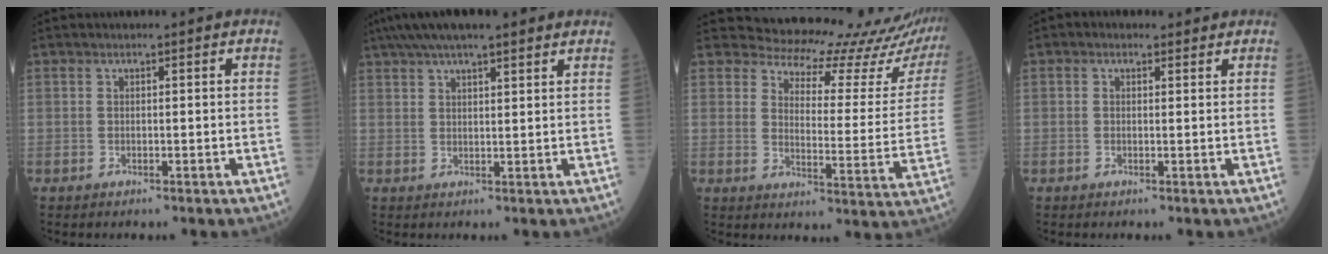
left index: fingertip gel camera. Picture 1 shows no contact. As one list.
[{"total": 11.9, "force": [9.4, 1.9, 7.1], "torque": [-0.118, 0.047, 0.140]}, {"total": 20.5, "force": [20.0, 3.3, 3.1], "torque": [-0.029, -0.111, 0.208]}, {"total": 1.6, "force": [1.0, 1.1, 0.6], "torque": [-0.012, 0.012, 0.011]}]